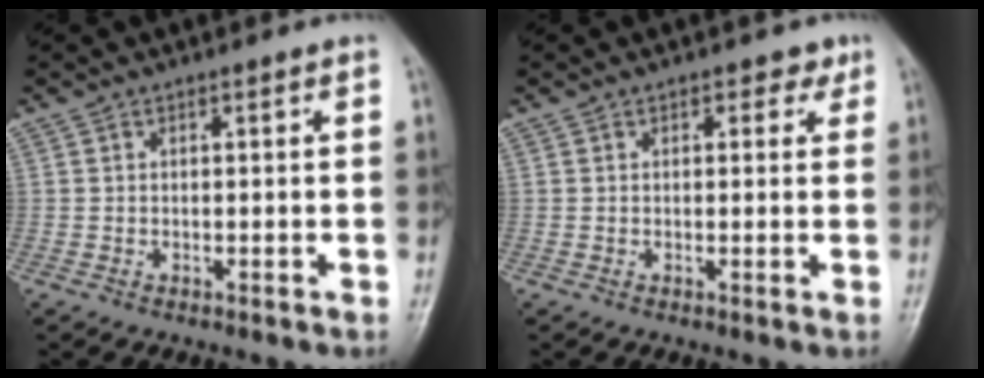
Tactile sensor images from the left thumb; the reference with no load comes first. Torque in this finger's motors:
{"motor_torque": [-0.10, 0.00, -0.33, 0.14, 0.03]}